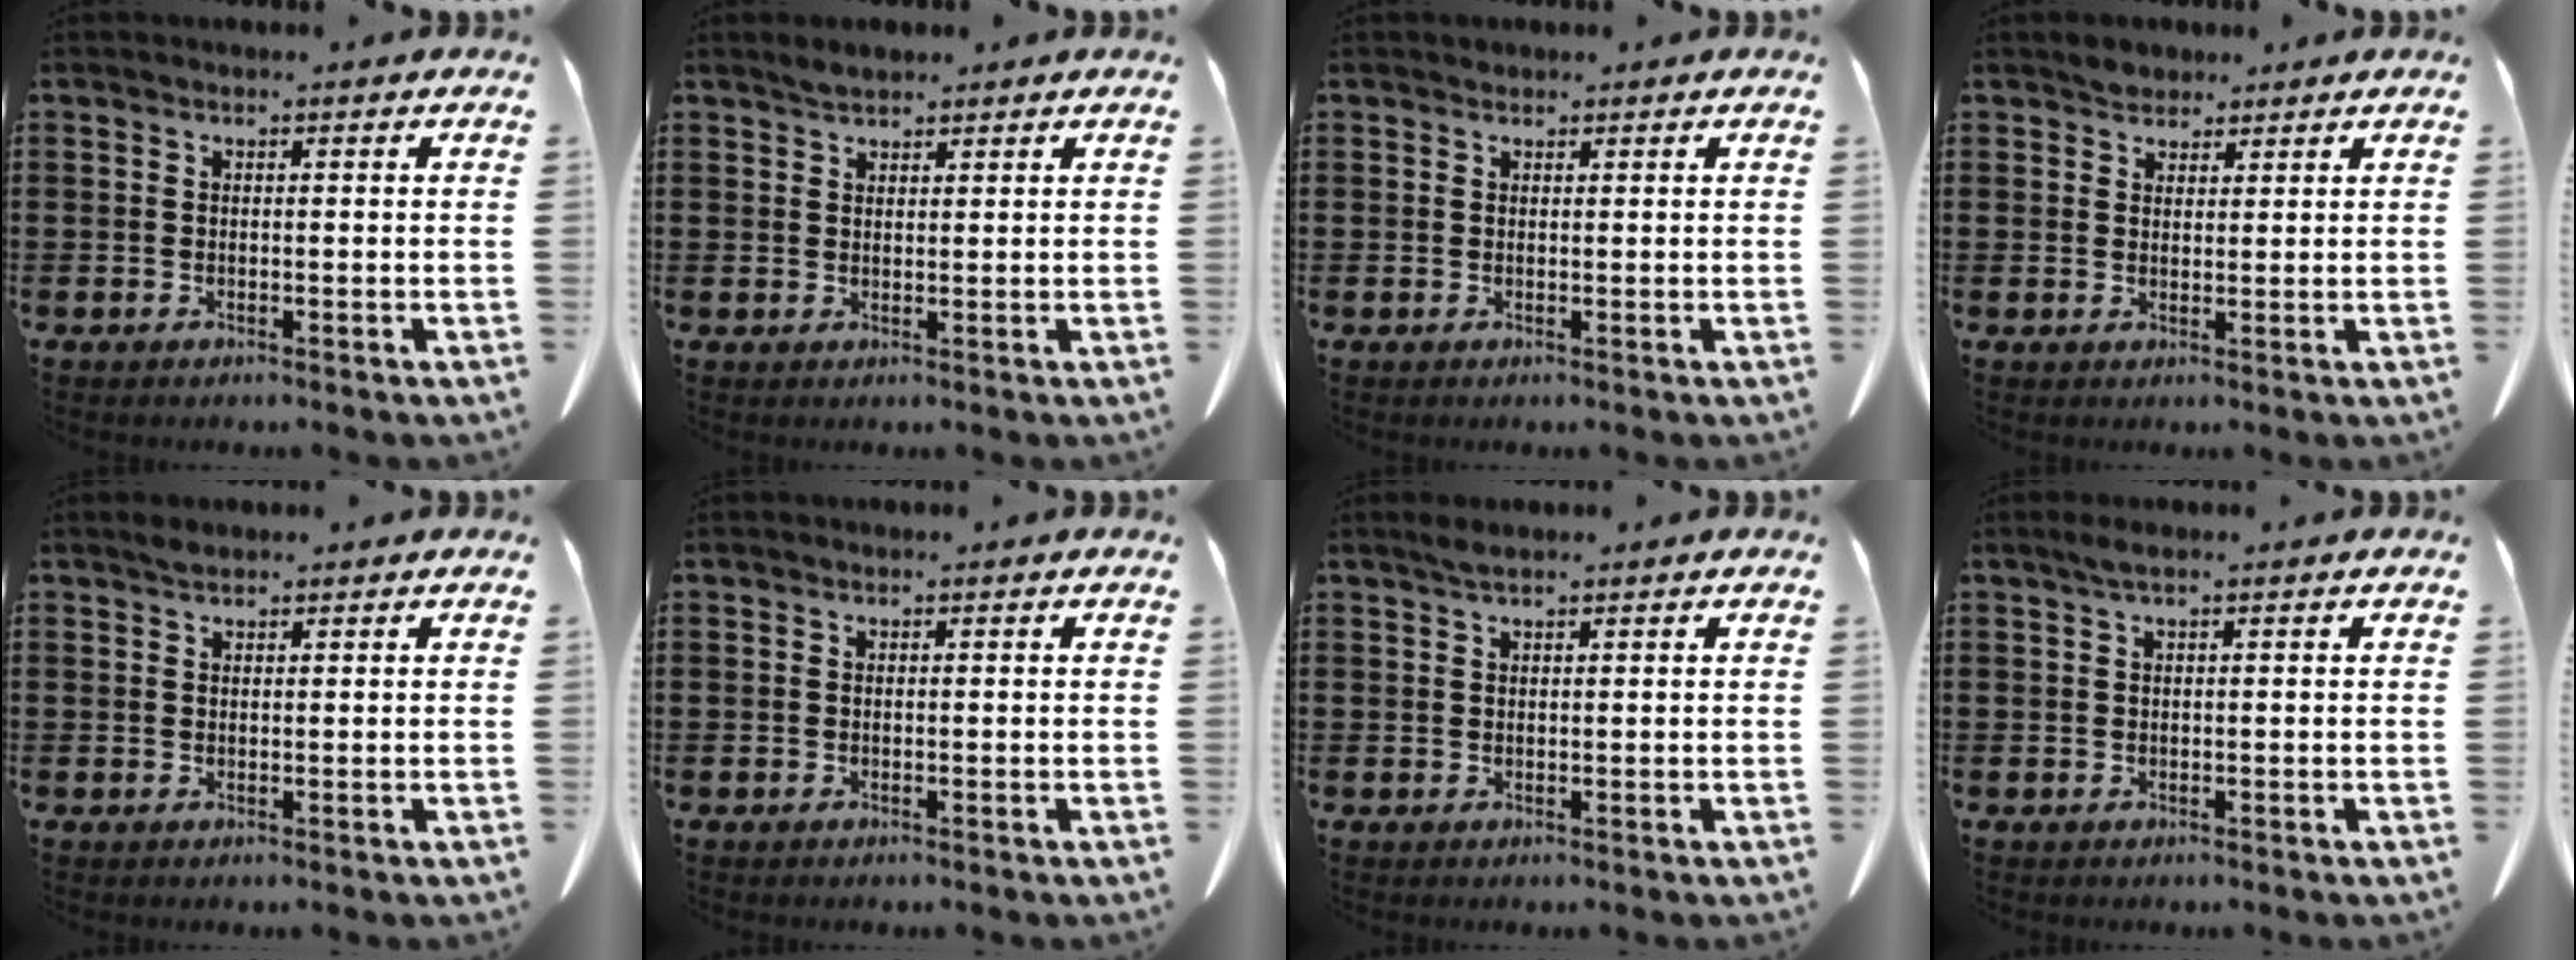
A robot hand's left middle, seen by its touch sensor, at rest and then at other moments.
{"total": 1.7, "force": [1.5, 0.5, 0.4], "torque": [-0.010, 0.002, 0.029]}
{"total": 0.5, "force": [0.5, 0.3, 0.0], "torque": [0.000, 0.002, 0.009]}
{"total": 2.3, "force": [2.1, 1.0, 0.1], "torque": [0.001, 0.001, 0.039]}
{"total": 1.0, "force": [0.9, 0.3, 0.3], "torque": [-0.009, 0.002, 0.016]}
{"total": 0.0}
{"total": 1.3, "force": [1.0, 0.2, 0.9], "torque": [-0.019, 0.001, 0.018]}
{"total": 1.2, "force": [0.5, 0.1, 1.1], "torque": [-0.022, 0.001, 0.009]}